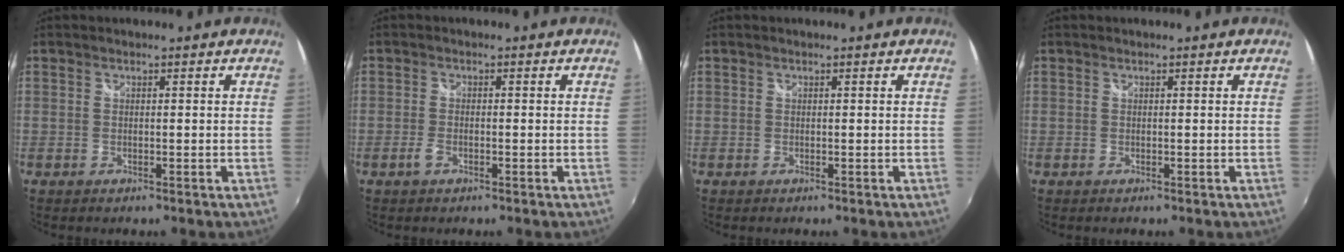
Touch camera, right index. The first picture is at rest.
{"total": 2.0, "force": [-1.0, 0.7, 1.5], "torque": [-0.037, -0.002, -0.021]}
{"total": 0.0}
{"total": 0.0}